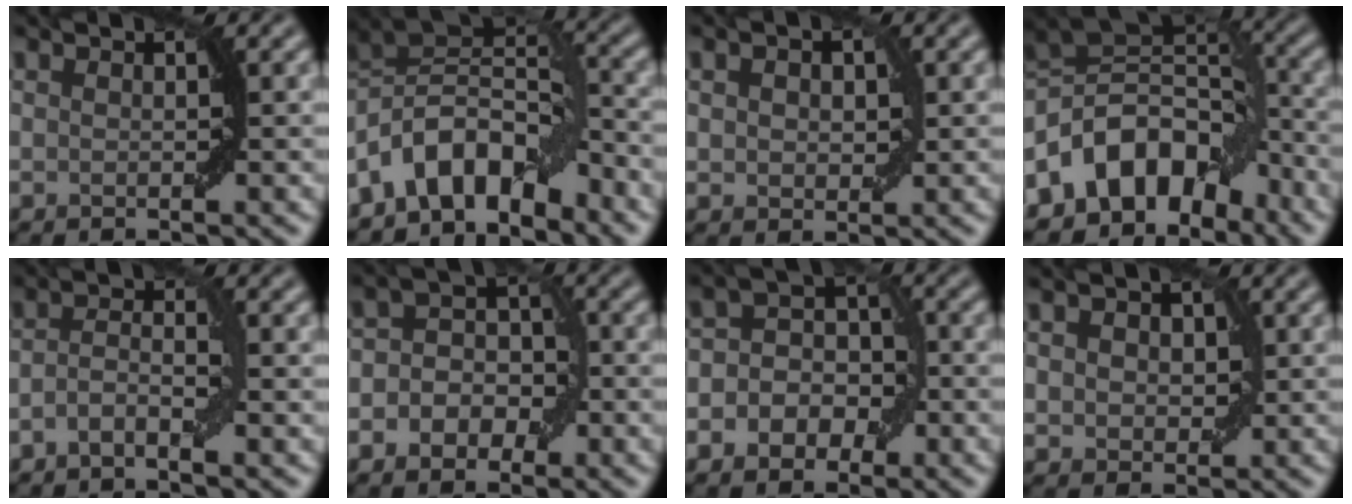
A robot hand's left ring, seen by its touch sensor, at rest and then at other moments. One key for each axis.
{"total": 8.8, "fx": -5.1, "fy": 4.7, "fz": 5.5, "tx": -0.075, "ty": 0.016, "tz": -0.110}
{"total": 2.3, "fx": 0.5, "fy": 1.8, "fz": 1.4, "tx": -0.021, "ty": 0.006, "tz": 0.005}
{"total": 10.1, "fx": -5.4, "fy": 6.7, "fz": 5.3, "tx": -0.079, "ty": 0.020, "tz": -0.114}
{"total": 2.2, "fx": -1.0, "fy": 0.7, "fz": 1.9, "tx": -0.038, "ty": 0.006, "tz": -0.025}
{"total": 5.2, "fx": -1.2, "fy": 4.0, "fz": 3.0, "tx": -0.018, "ty": 0.014, "tz": -0.033}
{"total": 5.8, "fx": -1.3, "fy": 4.6, "fz": 3.2, "tx": -0.017, "ty": 0.021, "tz": -0.039}
{"total": 3.3, "fx": 0.8, "fy": 2.5, "fz": 2.0, "tx": -0.027, "ty": 0.014, "tz": 0.000}